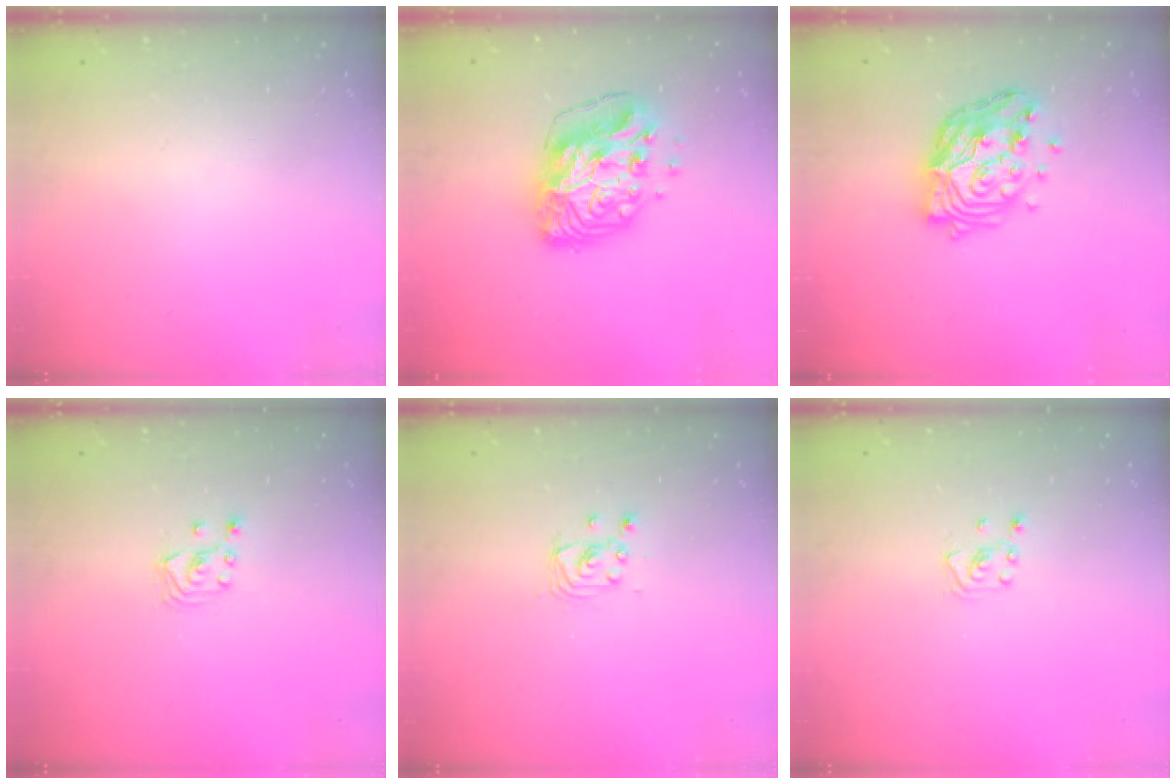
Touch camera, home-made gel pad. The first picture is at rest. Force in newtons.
{"total": 14.8, "press": 14.7, "slide": 1.7}
{"total": 15.5, "press": 15.4, "slide": 1.4}
{"total": 2.7, "press": 2.7, "slide": 0.3}
{"total": 2.9, "press": 2.9, "slide": 0.2}
{"total": 3.0, "press": 2.9, "slide": 0.3}